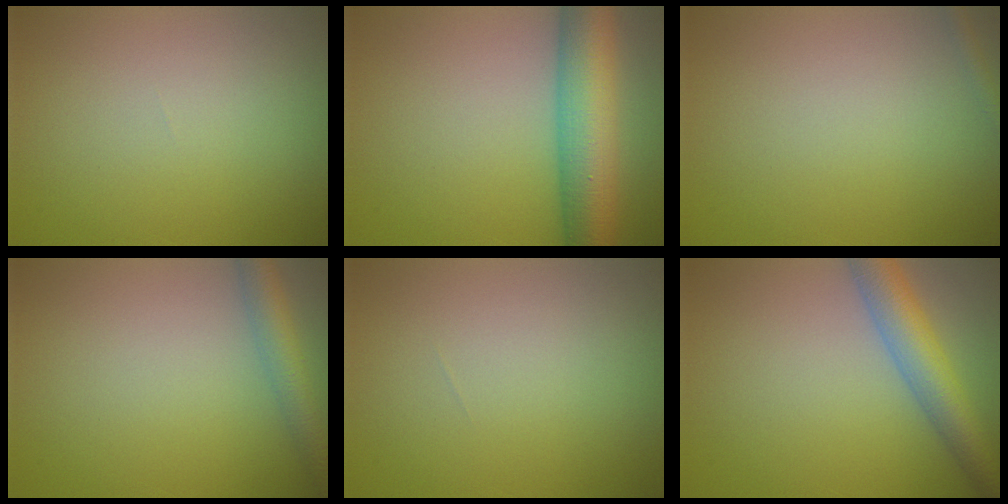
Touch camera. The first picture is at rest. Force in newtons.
{"total": 8.2, "press": 8.2, "slide": 0.2}
{"total": 0.8, "press": 0.8, "slide": 0.1}
{"total": 3.0, "press": 3.0, "slide": 0.1}
{"total": 0.0}
{"total": 5.1, "press": 5.1, "slide": 0.2}